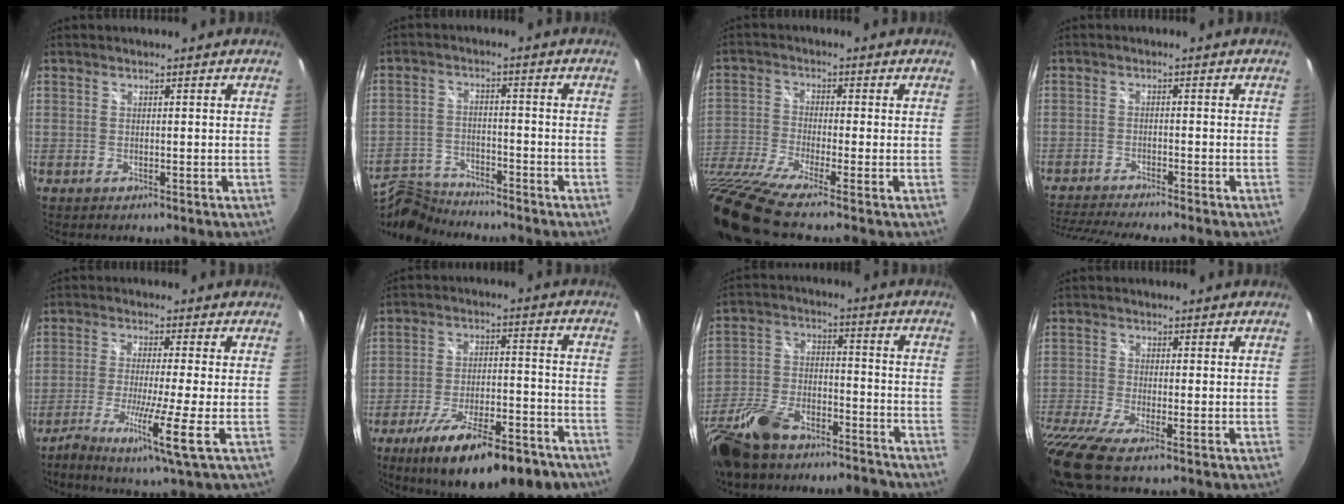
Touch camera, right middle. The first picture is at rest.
{"total": 11.6, "force": [-10.6, 3.2, 3.5], "torque": [-0.100, -0.003, -0.194]}
{"total": 13.2, "force": [-10.1, 0.3, 8.5], "torque": [-0.193, -0.045, -0.203]}
{"total": 9.4, "force": [-8.5, -1.0, 3.7], "torque": [-0.096, -0.023, -0.143]}
{"total": 9.4, "force": [-4.1, -1.3, 8.3], "torque": [-0.173, -0.021, -0.078]}
{"total": 21.1, "force": [-14.6, 6.2, 13.9], "torque": [-0.227, -0.034, -0.209]}
{"total": 19.3, "force": [-15.1, 7.2, 9.6], "torque": [-0.220, -0.019, -0.262]}
{"total": 11.6, "force": [-8.2, 1.1, 8.2], "torque": [-0.195, -0.055, -0.154]}